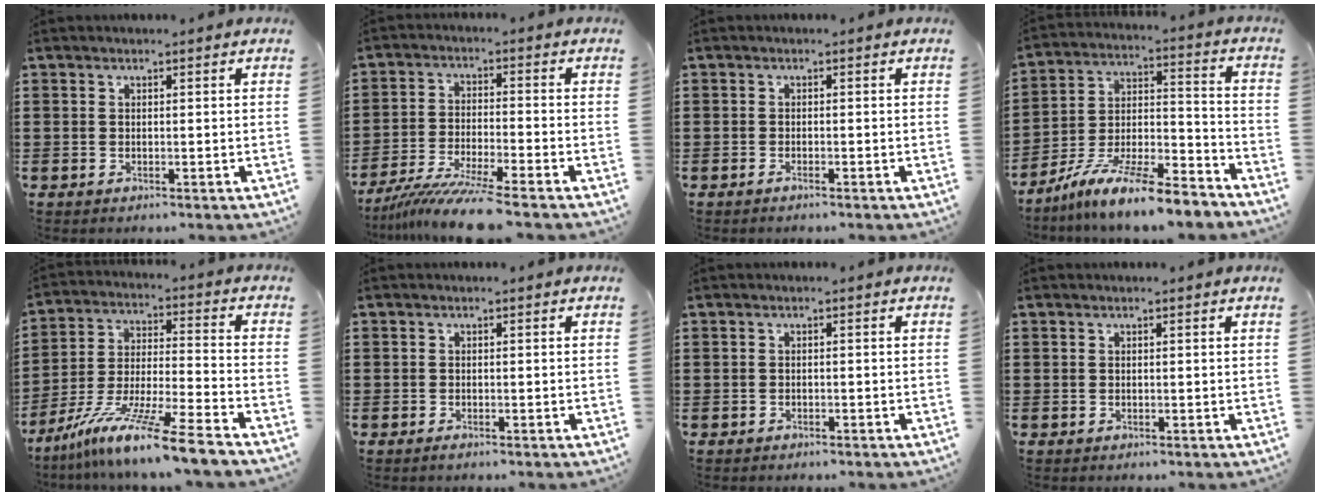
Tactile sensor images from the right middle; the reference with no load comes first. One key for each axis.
{"total": 8.1, "fx": -7.1, "fy": -0.6, "fz": 3.8, "tx": -0.079, "ty": -0.018, "tz": -0.136}
{"total": 0.7, "fx": -0.5, "fy": 0.0, "fz": 0.4, "tx": -0.010, "ty": -0.003, "tz": -0.010}
{"total": 11.2, "fx": -9.8, "fy": 0.6, "fz": 5.4, "tx": -0.098, "ty": 0.016, "tz": -0.191}
{"total": 12.4, "fx": -10.2, "fy": -0.7, "fz": 7.1, "tx": -0.131, "ty": 0.008, "tz": -0.195}
{"total": 0.5, "fx": -0.4, "fy": 0.2, "fz": 0.2, "tx": -0.003, "ty": -0.002, "tz": -0.009}
{"total": 0.6, "fx": -0.5, "fy": 0.2, "fz": 0.1, "tx": -0.004, "ty": -0.001, "tz": -0.011}
{"total": 0.0}